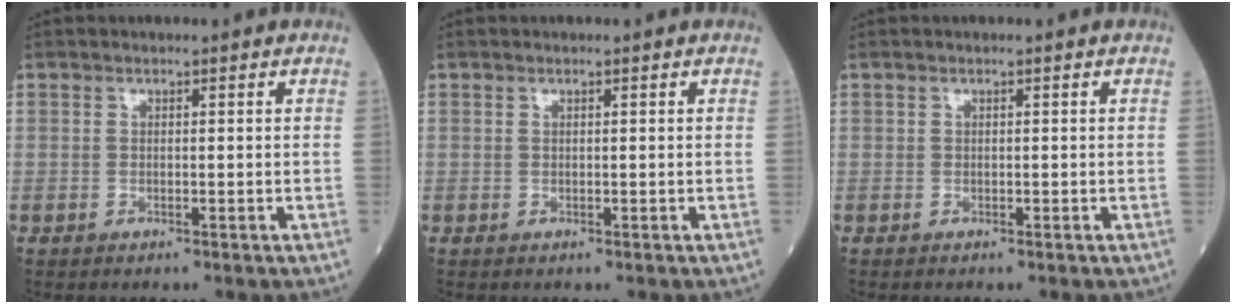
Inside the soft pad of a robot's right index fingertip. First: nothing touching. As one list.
[{"total": 0.0}, {"total": 0.0}]